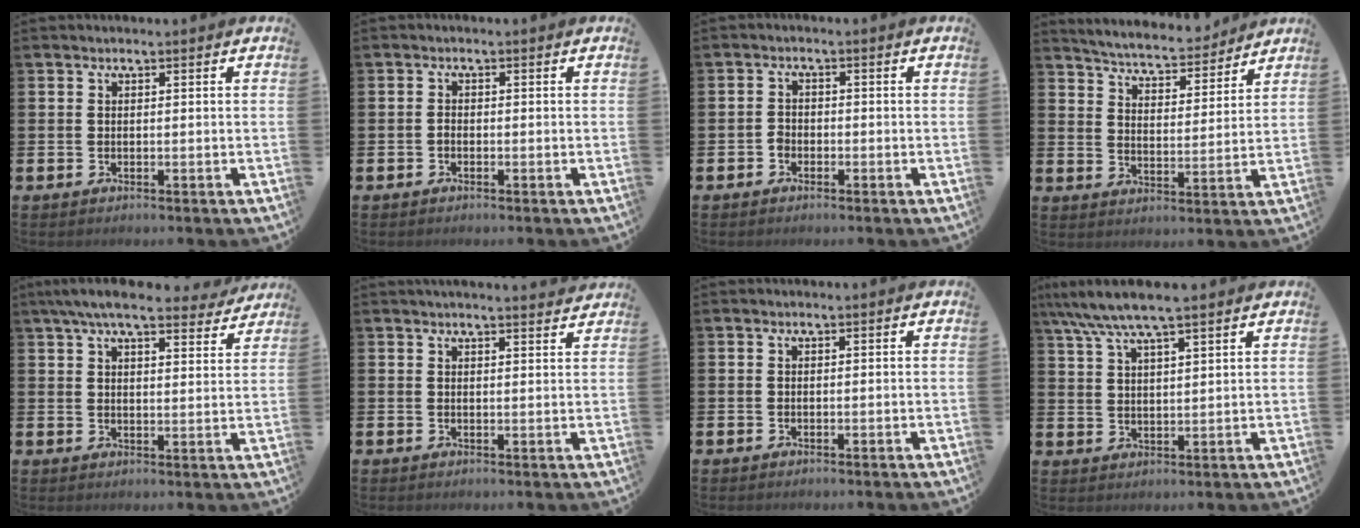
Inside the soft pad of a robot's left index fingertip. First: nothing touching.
{"total": 0.8, "force": [-0.6, 0.4, 0.3], "torque": [-0.005, 0.000, -0.013]}
{"total": 1.6, "force": [-1.0, 1.1, 0.4], "torque": [-0.008, 0.002, -0.022]}
{"total": 5.7, "force": [5.6, 0.8, 0.6], "torque": [-0.039, -0.041, 0.096]}
{"total": 7.4, "force": [6.6, 1.3, 2.9], "torque": [-0.066, -0.026, 0.117]}
{"total": 2.5, "force": [2.5, -0.1, 0.1], "torque": [0.005, -0.017, 0.043]}
{"total": 0.0}
{"total": 6.8, "force": [5.9, 0.9, 3.4], "torque": [-0.084, -0.015, 0.106]}